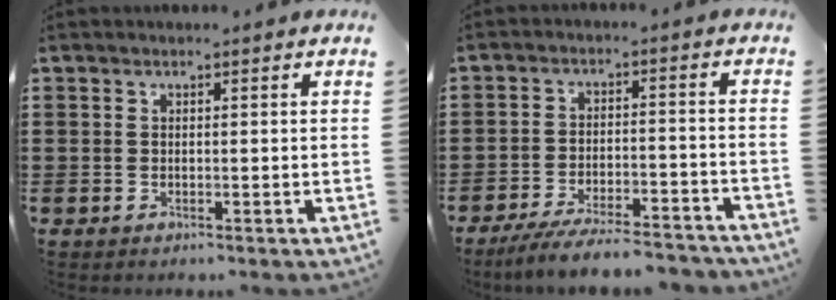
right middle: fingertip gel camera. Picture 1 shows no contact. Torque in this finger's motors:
{"motor_torque": [1.04, -0.49, 0.77, 0.21]}